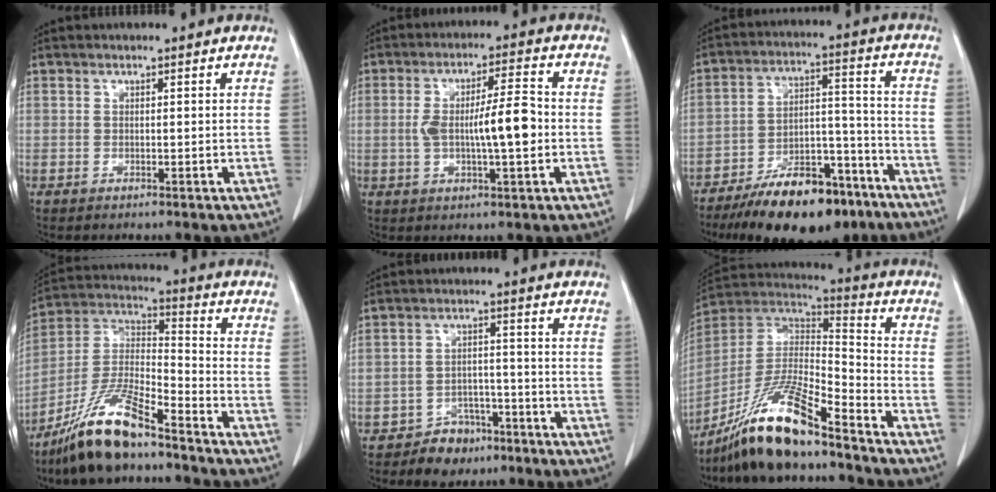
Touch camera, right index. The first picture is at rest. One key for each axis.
{"total": 9.0, "fx": -0.8, "fy": 1.4, "fz": 8.8, "tx": -0.155, "ty": 0.010, "tz": -0.014}
{"total": 17.4, "fx": -12.9, "fy": 6.1, "fz": 10.0, "tx": -0.149, "ty": 0.029, "tz": -0.208}
{"total": 14.2, "fx": -10.7, "fy": 2.4, "fz": 9.1, "tx": -0.187, "ty": -0.003, "tz": -0.198}
{"total": 4.7, "fx": -3.2, "fy": 3.1, "fz": 1.4, "tx": -0.020, "ty": 0.009, "tz": -0.044}
{"total": 17.9, "fx": -13.6, "fy": 2.3, "fz": 11.3, "tx": -0.237, "ty": -0.010, "tz": -0.254}